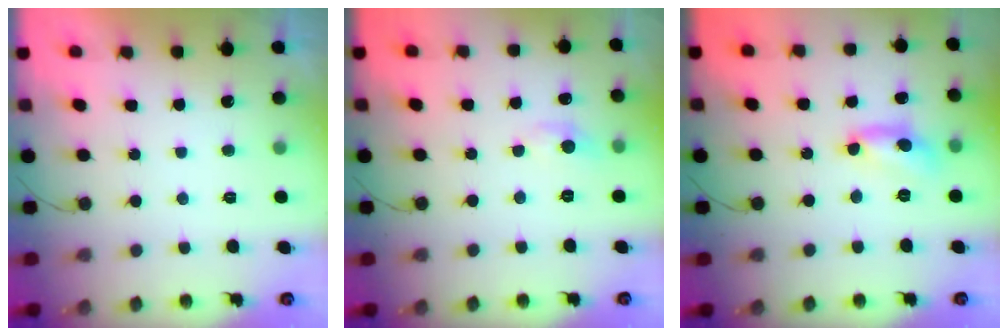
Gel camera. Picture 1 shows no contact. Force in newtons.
{"total": 2.8, "press": 2.8, "slide": 0.4}
{"total": 9.1, "press": 9.1, "slide": 0.8}